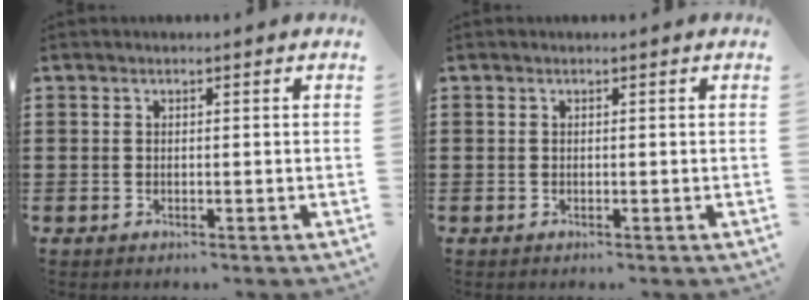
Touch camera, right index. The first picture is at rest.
{"total": 0.0}